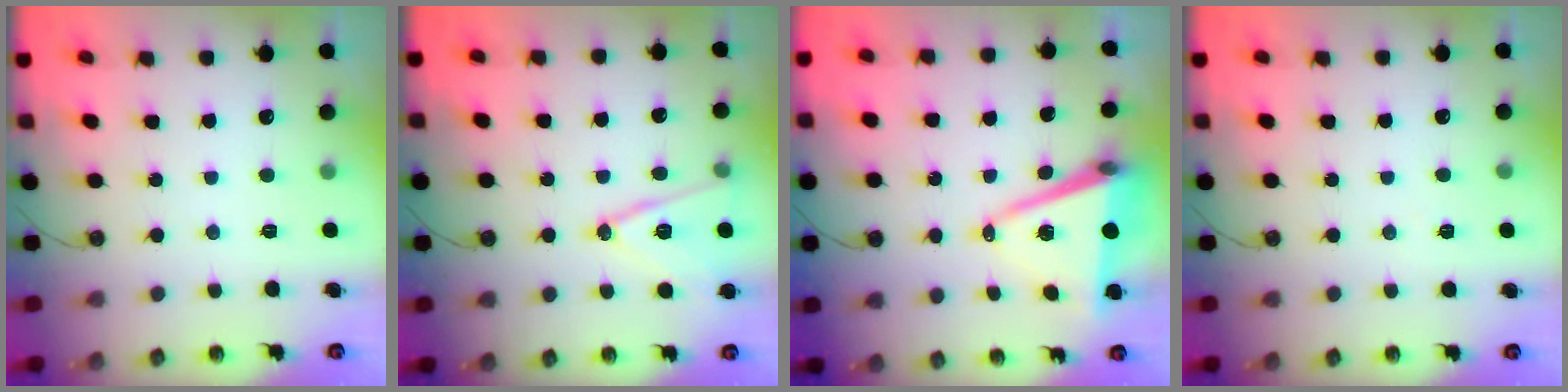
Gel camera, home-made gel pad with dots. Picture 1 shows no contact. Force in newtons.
{"total": 13.1, "press": 12.7, "slide": 3.2}
{"total": 11.2, "press": 10.4, "slide": 4.0}
{"total": 5.1, "press": 2.6, "slide": 4.4}